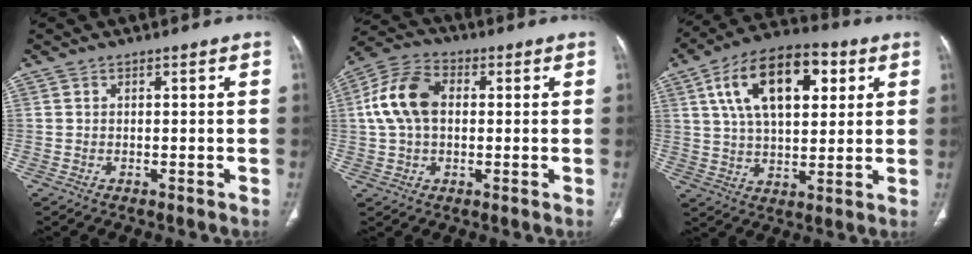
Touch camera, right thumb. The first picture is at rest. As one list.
[{"total": 11.4, "force": [1.3, 7.5, 8.4], "torque": [-0.167, 0.026, 0.018]}, {"total": 19.0, "force": [6.6, 10.0, 14.8], "torque": [-0.221, 0.002, 0.106]}]